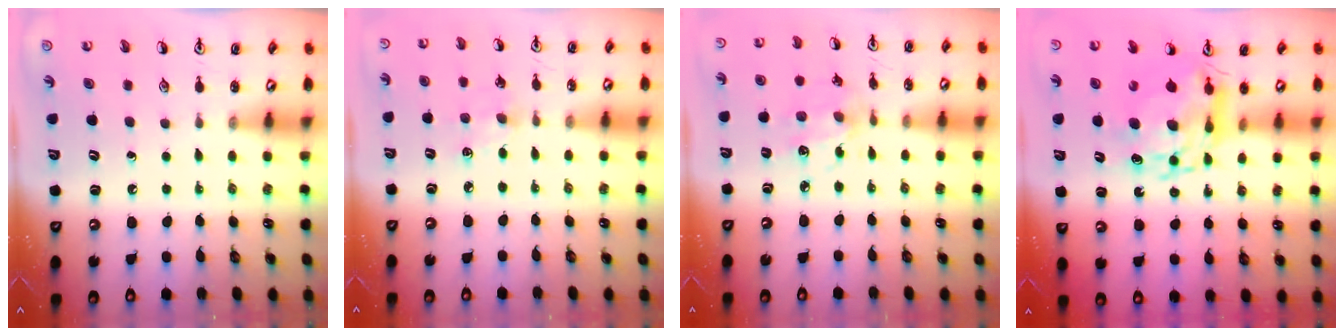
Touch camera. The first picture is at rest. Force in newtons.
{"total": 4.4, "press": 4.4, "slide": 0.6}
{"total": 7.9, "press": 7.9, "slide": 0.5}
{"total": 12.0, "press": 12.0, "slide": 1.1}